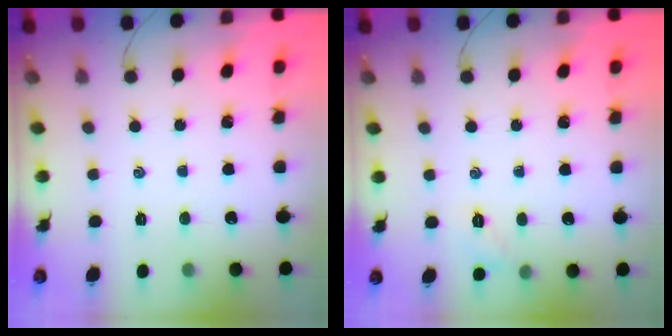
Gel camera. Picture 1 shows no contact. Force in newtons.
{"total": 5.7, "press": 5.5, "slide": 1.4}